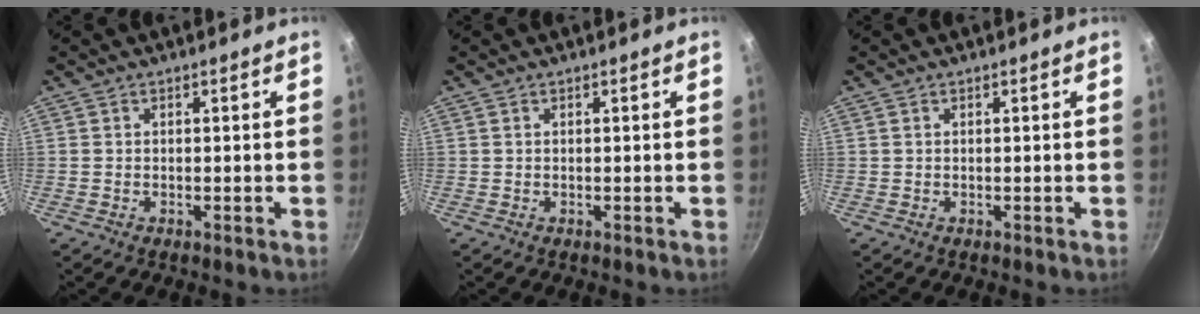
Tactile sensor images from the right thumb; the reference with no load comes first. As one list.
[{"total": 0.0}, {"total": 0.0}]